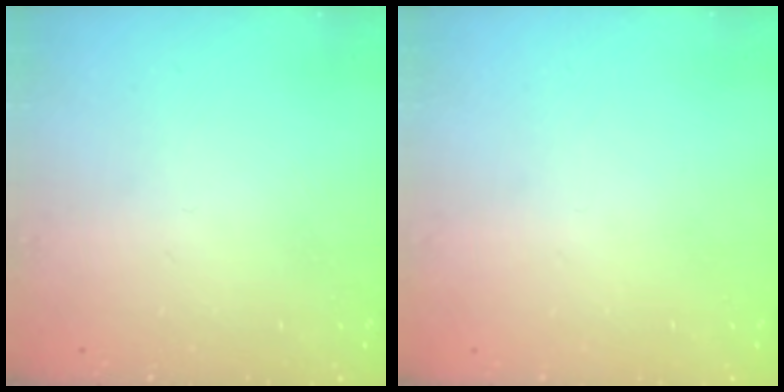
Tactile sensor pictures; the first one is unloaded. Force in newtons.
{"total": 0.0}